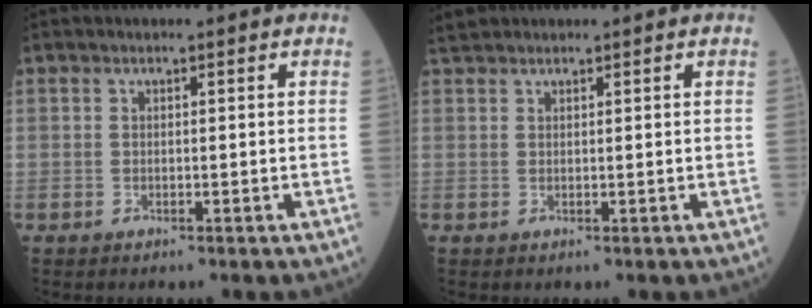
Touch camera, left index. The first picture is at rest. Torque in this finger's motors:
{"motor_torque": [-0.30, -0.34, 0.05, 0.05]}